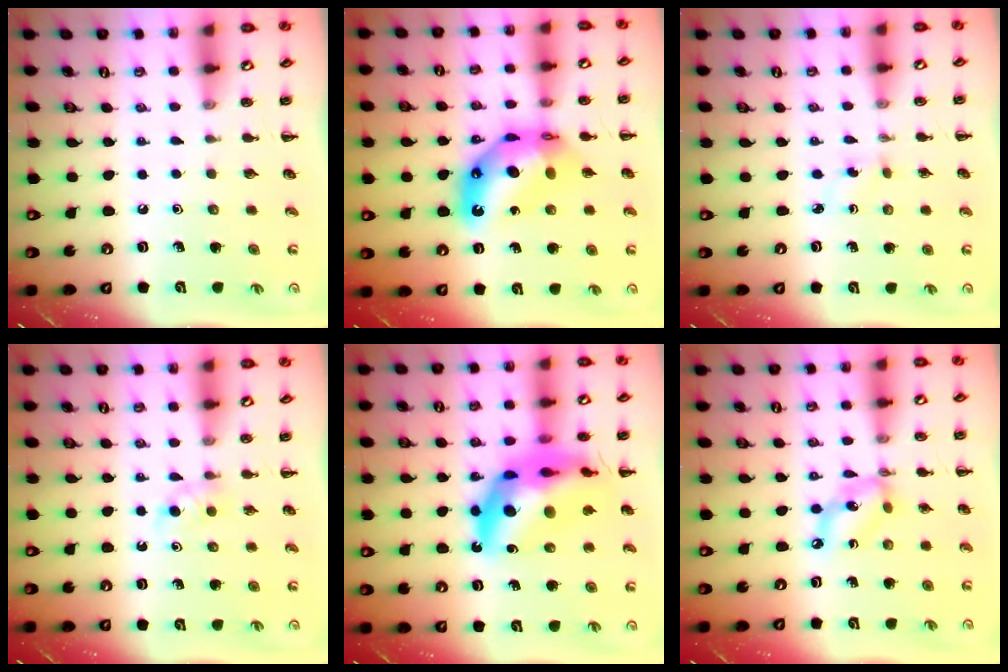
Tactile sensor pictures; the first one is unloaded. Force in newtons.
{"total": 13.5, "press": 12.9, "slide": 4.2}
{"total": 1.5, "press": 1.3, "slide": 0.6}
{"total": 3.0, "press": 2.7, "slide": 1.4}
{"total": 22.4, "press": 21.7, "slide": 5.5}
{"total": 7.7, "press": 7.5, "slide": 1.9}